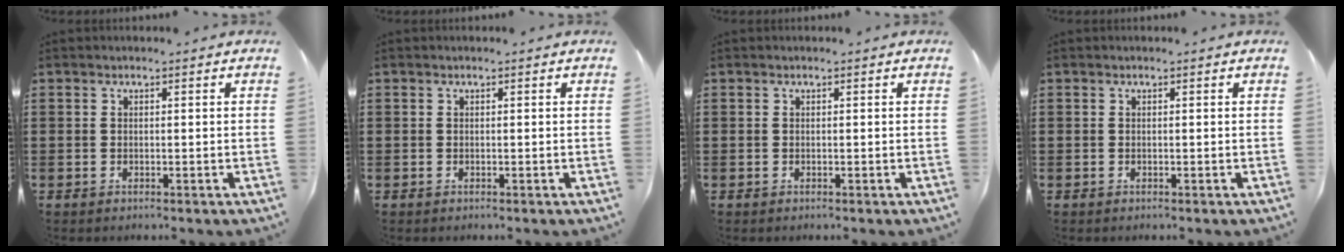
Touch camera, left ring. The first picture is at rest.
{"total": 0.0}
{"total": 0.0}
{"total": 0.0}